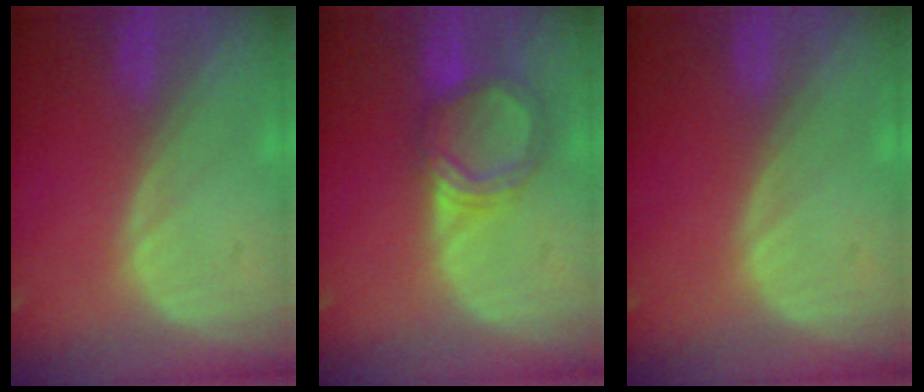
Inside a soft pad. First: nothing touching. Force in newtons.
{"total": 5.4, "press": 5.3, "slide": 0.9}
{"total": 0.0}